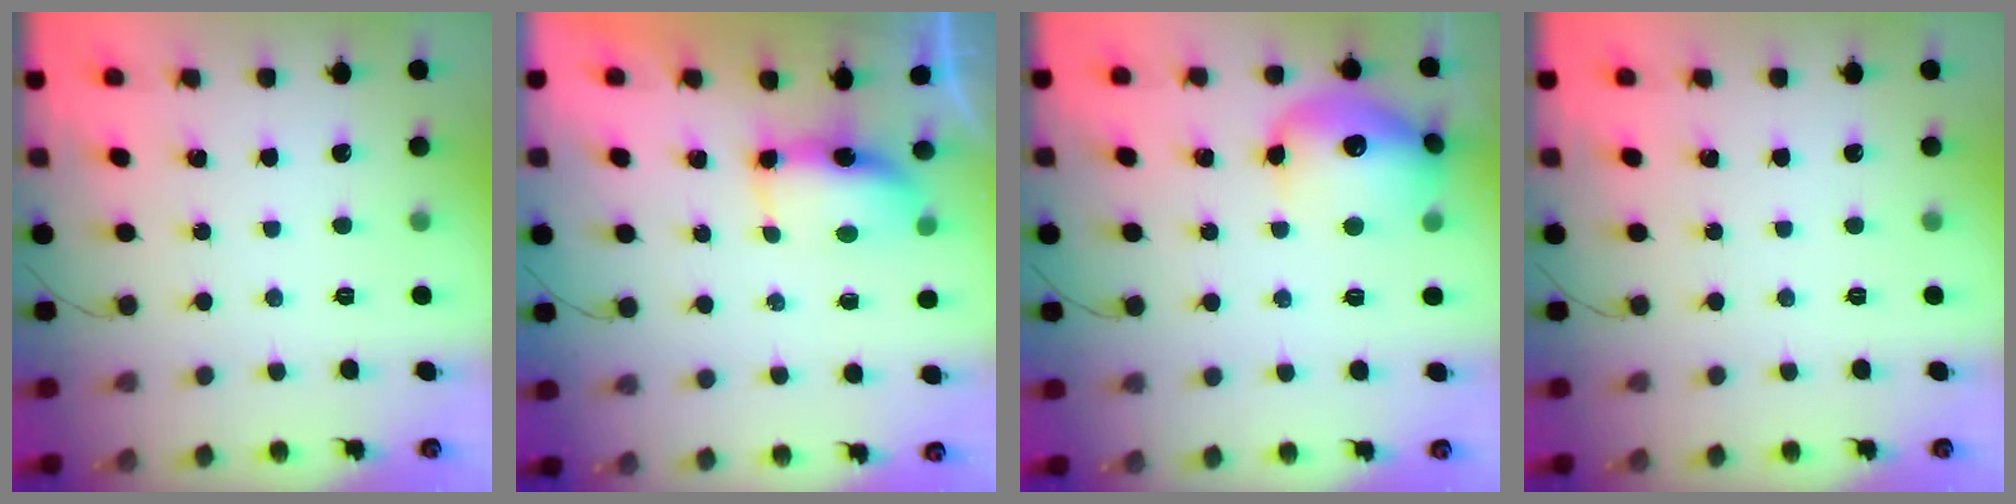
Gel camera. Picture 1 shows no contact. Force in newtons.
{"total": 8.6, "press": 7.0, "slide": 5.0}
{"total": 15.8, "press": 15.7, "slide": 1.8}
{"total": 0.0}